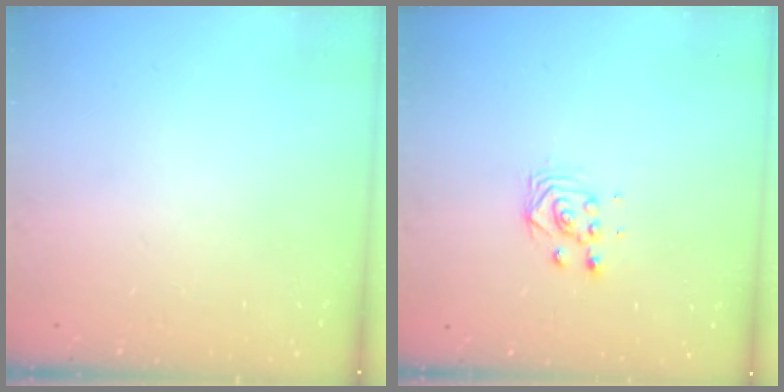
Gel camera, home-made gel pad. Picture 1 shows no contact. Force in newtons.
{"total": 2.8, "press": 2.8, "slide": 0.3}